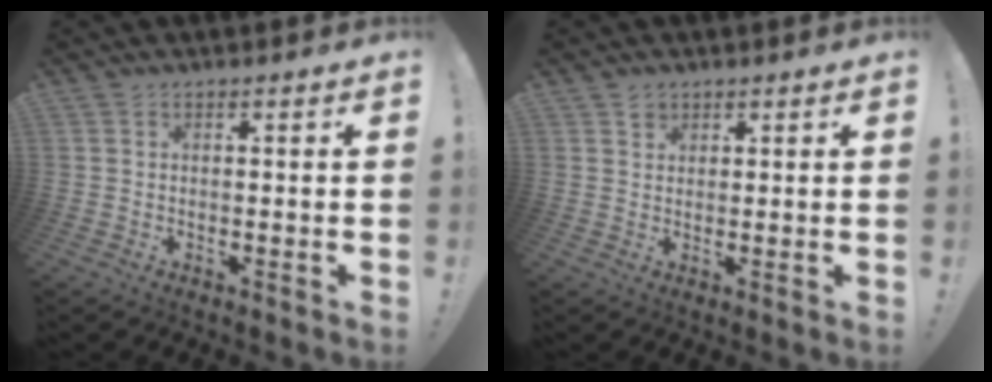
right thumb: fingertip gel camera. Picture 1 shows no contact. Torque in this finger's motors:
{"motor_torque": [0.03, 0.47, 0.15, -0.03, -0.02]}